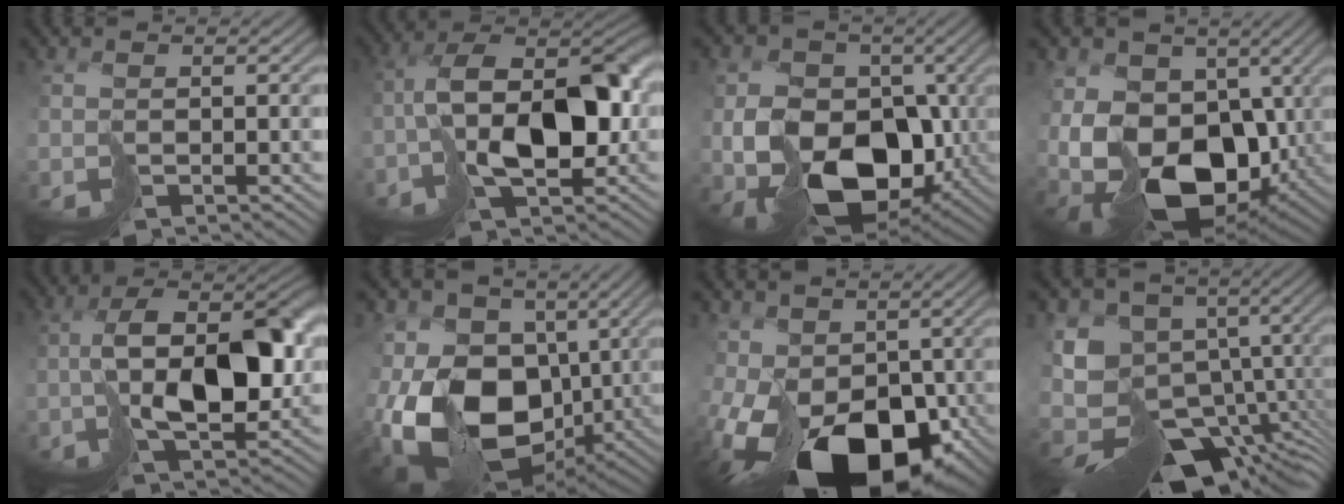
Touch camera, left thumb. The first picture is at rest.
{"total": 10.5, "force": [-1.6, 5.9, 8.6], "torque": [-0.122, 0.021, -0.031]}
{"total": 13.4, "force": [-2.2, 9.8, 8.8], "torque": [-0.145, -0.019, -0.033]}
{"total": 17.4, "force": [-2.2, 11.6, 12.8], "torque": [-0.247, -0.015, -0.020]}
{"total": 10.4, "force": [-0.5, 5.4, 8.8], "torque": [-0.137, 0.017, -0.006]}
{"total": 18.6, "force": [-3.4, 12.5, 13.4], "torque": [-0.281, -0.022, -0.042]}
{"total": 17.3, "force": [-5.8, 10.6, 12.3], "torque": [-0.216, -0.036, -0.065]}
{"total": 14.7, "force": [-5.1, 10.0, 9.5], "torque": [-0.208, -0.020, -0.068]}